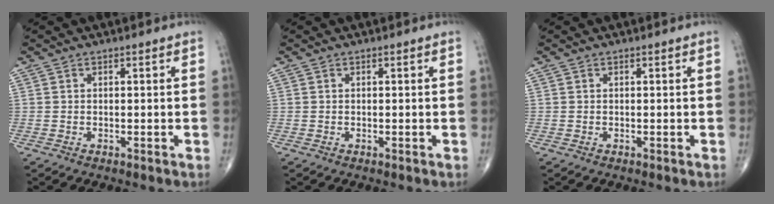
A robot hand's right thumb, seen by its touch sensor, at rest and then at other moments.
{"total": 0.0}
{"total": 0.0}